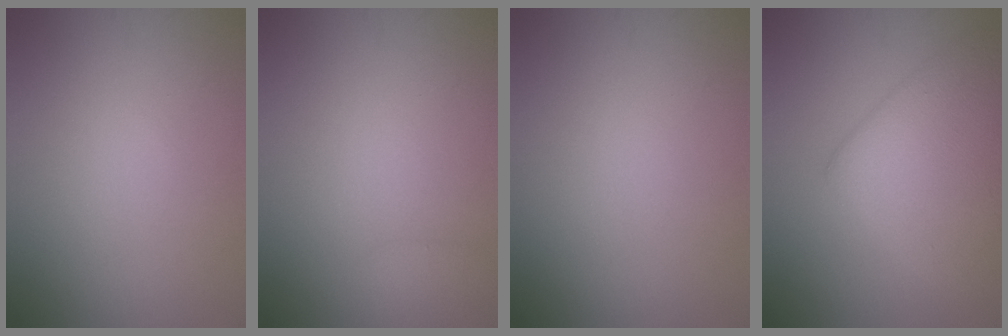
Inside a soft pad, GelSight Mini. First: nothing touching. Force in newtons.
{"total": 1.3, "press": 1.3, "slide": 0.0}
{"total": 0.0}
{"total": 7.3, "press": 7.3, "slide": 0.2}